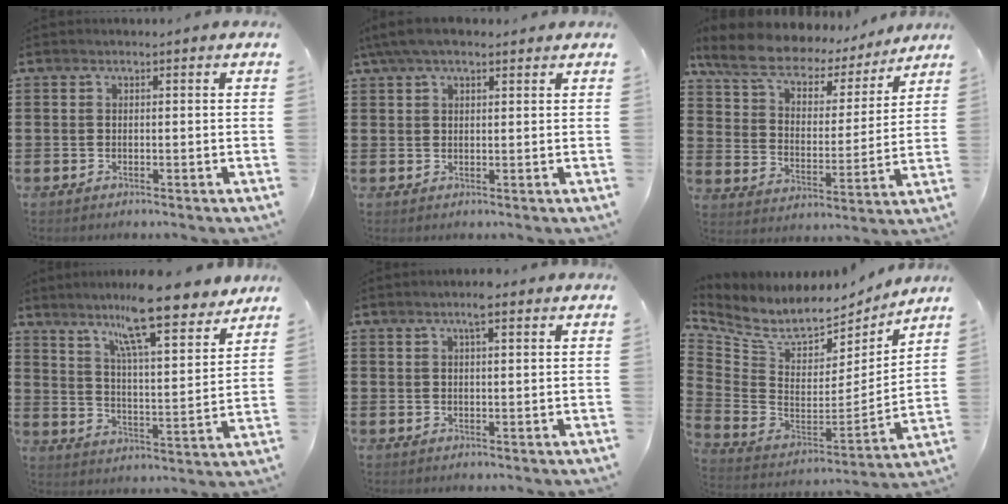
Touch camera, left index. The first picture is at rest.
{"total": 4.1, "force": [2.7, 1.4, 2.8], "torque": [-0.060, 0.006, 0.050]}
{"total": 8.7, "force": [7.3, 2.9, 3.7], "torque": [-0.105, -0.035, 0.128]}
{"total": 11.4, "force": [9.1, 1.0, 6.8], "torque": [-0.123, -0.049, 0.150]}
{"total": 3.3, "force": [2.0, 0.6, 2.5], "torque": [-0.045, 0.002, 0.032]}
{"total": 7.3, "force": [5.8, 3.2, 3.0], "torque": [-0.094, -0.050, 0.102]}